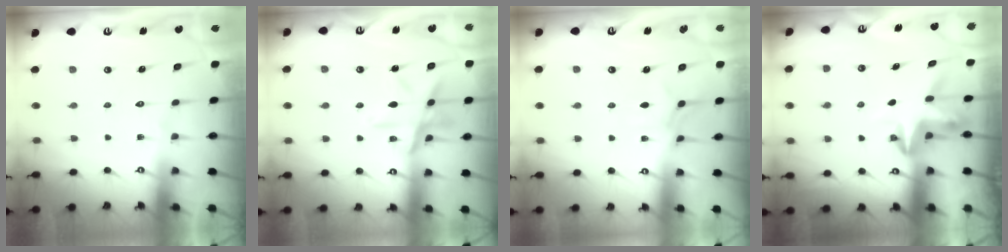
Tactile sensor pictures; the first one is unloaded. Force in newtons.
{"total": 11.3, "press": 11.3, "slide": 0.9}
{"total": 3.9, "press": 3.9, "slide": 0.2}
{"total": 3.9, "press": 3.8, "slide": 0.3}